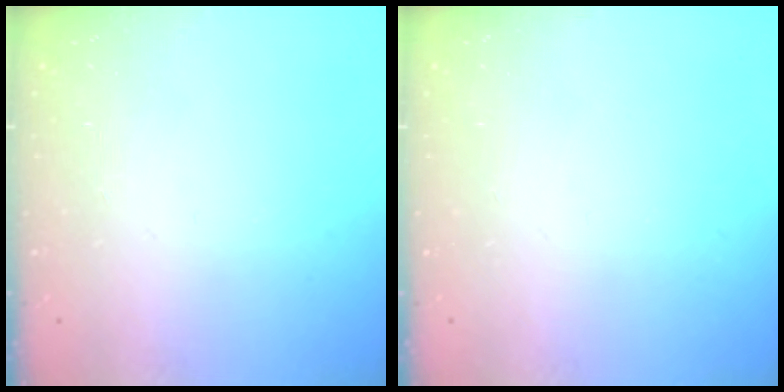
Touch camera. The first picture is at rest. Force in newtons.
{"total": 0.0}